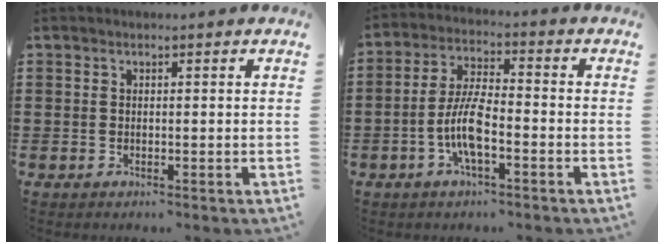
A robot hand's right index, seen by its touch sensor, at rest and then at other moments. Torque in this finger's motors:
{"motor_torque": [2.14, 0.00, 0.88, 0.21]}